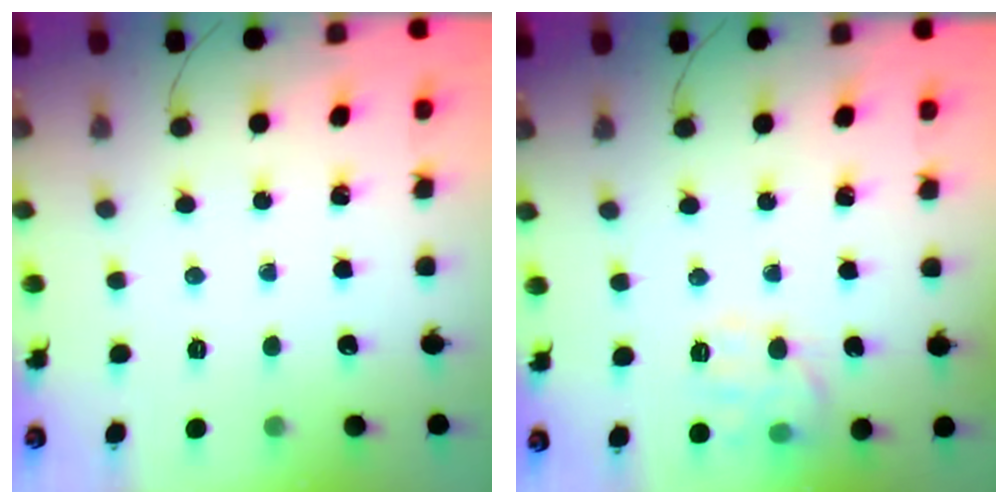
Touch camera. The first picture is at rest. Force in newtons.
{"total": 11.1, "press": 11.1, "slide": 0.4}